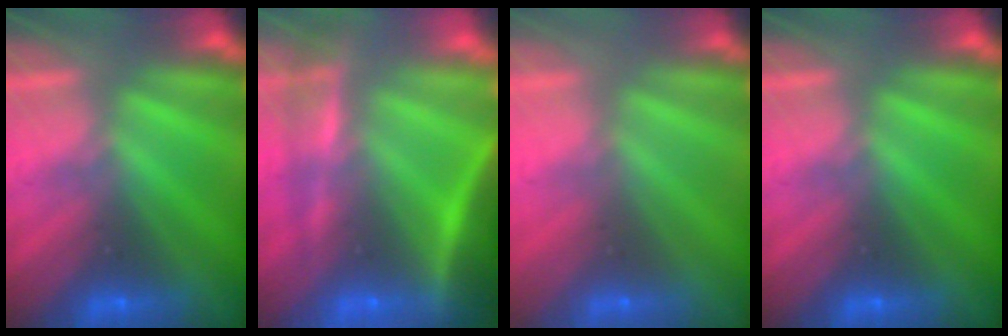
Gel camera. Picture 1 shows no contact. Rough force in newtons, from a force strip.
{"total": 8.7}
{"total": 2.9}
{"total": 0.0}